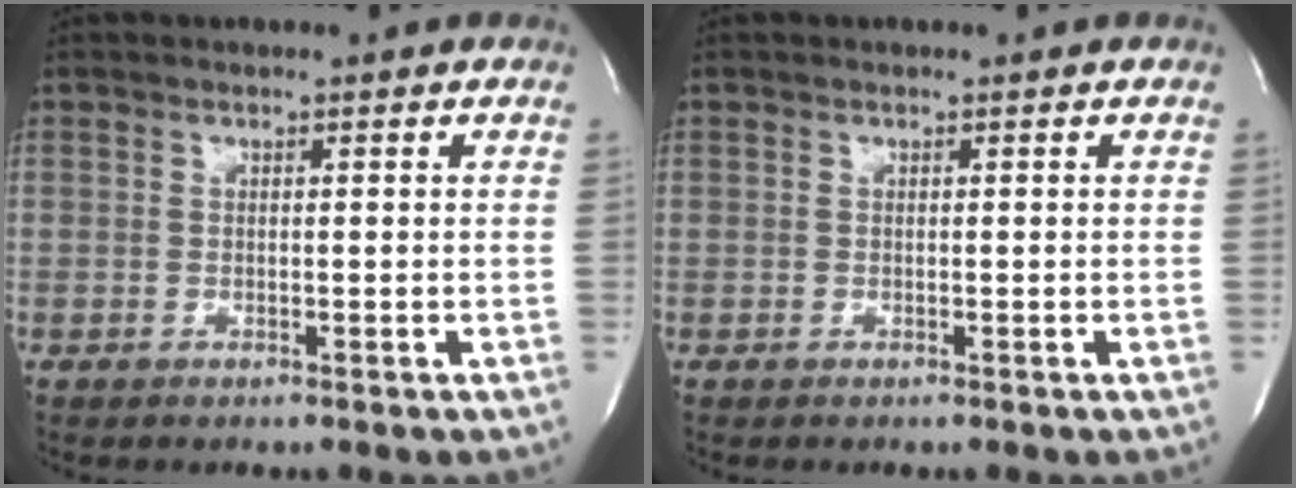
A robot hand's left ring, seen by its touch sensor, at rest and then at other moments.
{"total": 0.0}